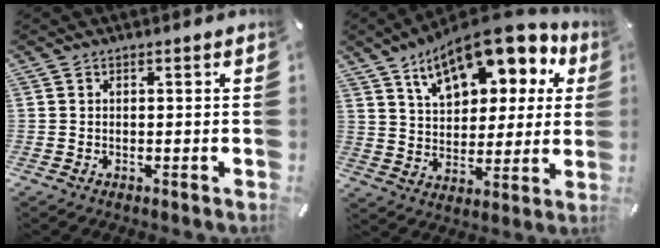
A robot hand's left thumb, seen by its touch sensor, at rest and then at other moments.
{"total": 17.6, "force": [10.9, 9.1, 10.3], "torque": [-0.173, -0.055, 0.188]}